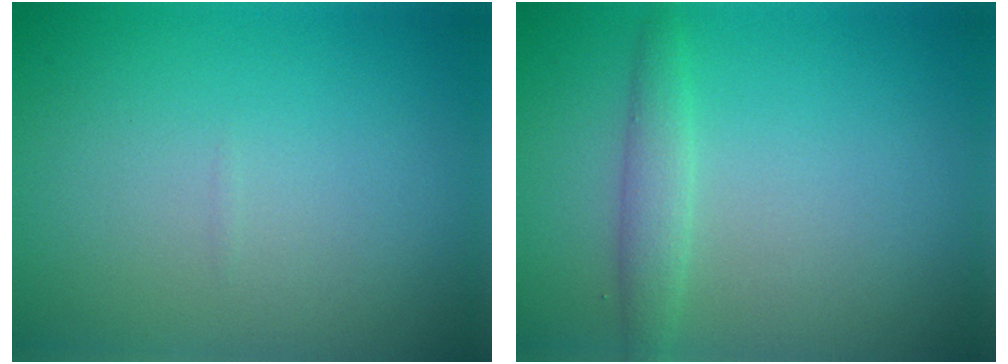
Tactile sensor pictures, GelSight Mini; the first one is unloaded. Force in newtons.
{"total": 1.9, "press": 1.9, "slide": 0.0}